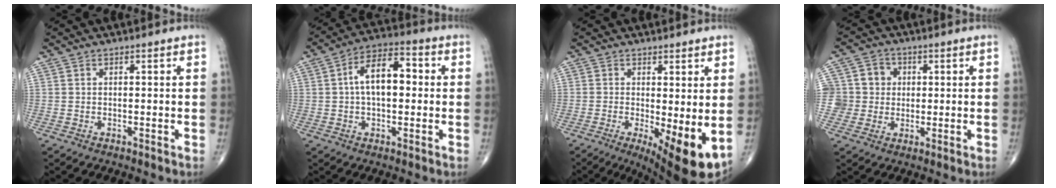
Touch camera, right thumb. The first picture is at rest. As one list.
[{"total": 10.8, "force": [1.0, 5.9, 9.0], "torque": [-0.143, 0.028, 0.007]}, {"total": 10.2, "force": [-1.5, 3.1, 9.6], "torque": [-0.143, -0.022, -0.014]}, {"total": 7.6, "force": [0.6, 7.5, 1.2], "torque": [0.014, 0.013, 0.008]}]